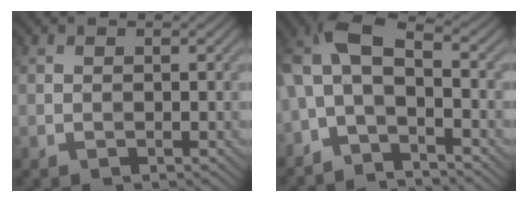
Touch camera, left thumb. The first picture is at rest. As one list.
[{"total": 6.8, "force": [-1.3, 3.9, 5.4], "torque": [-0.124, 0.014, -0.040]}]